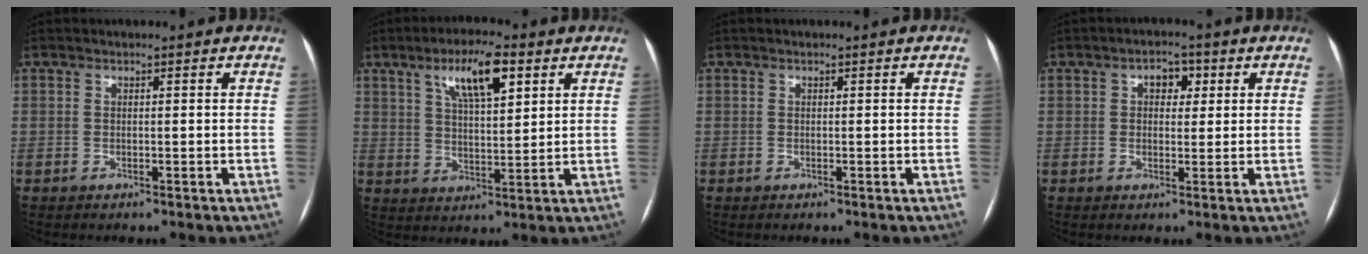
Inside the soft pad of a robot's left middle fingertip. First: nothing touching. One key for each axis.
{"total": 9.3, "fx": 4.8, "fy": 2.3, "fz": 7.6, "tx": -0.135, "ty": 0.011, "tz": 0.083}
{"total": 0.0}
{"total": 3.5, "fx": 1.2, "fy": 2.2, "fz": 2.4, "tx": -0.036, "ty": 0.015, "tz": 0.018}